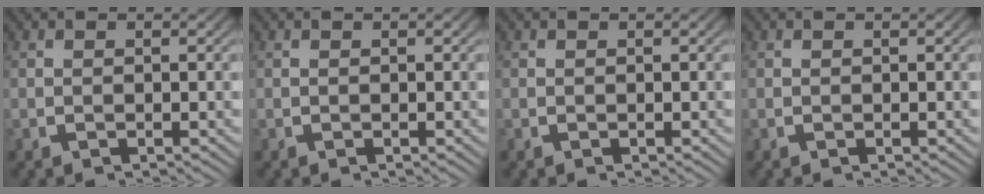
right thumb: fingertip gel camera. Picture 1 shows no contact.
{"total": 0.0}
{"total": 0.0}
{"total": 0.0}